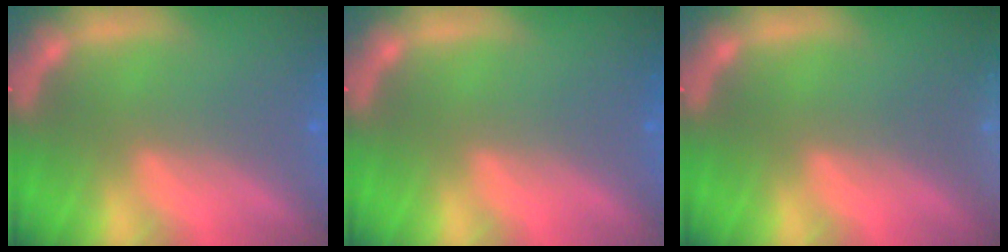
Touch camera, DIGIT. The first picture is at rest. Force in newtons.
{"total": 0.0}
{"total": 7.4}